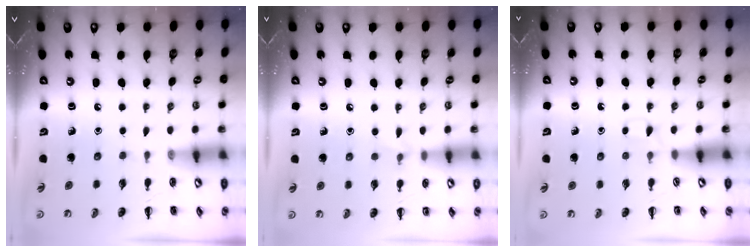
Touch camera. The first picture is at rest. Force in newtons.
{"total": 5.2, "press": 5.0, "slide": 1.6}
{"total": 2.3, "press": 2.2, "slide": 0.8}